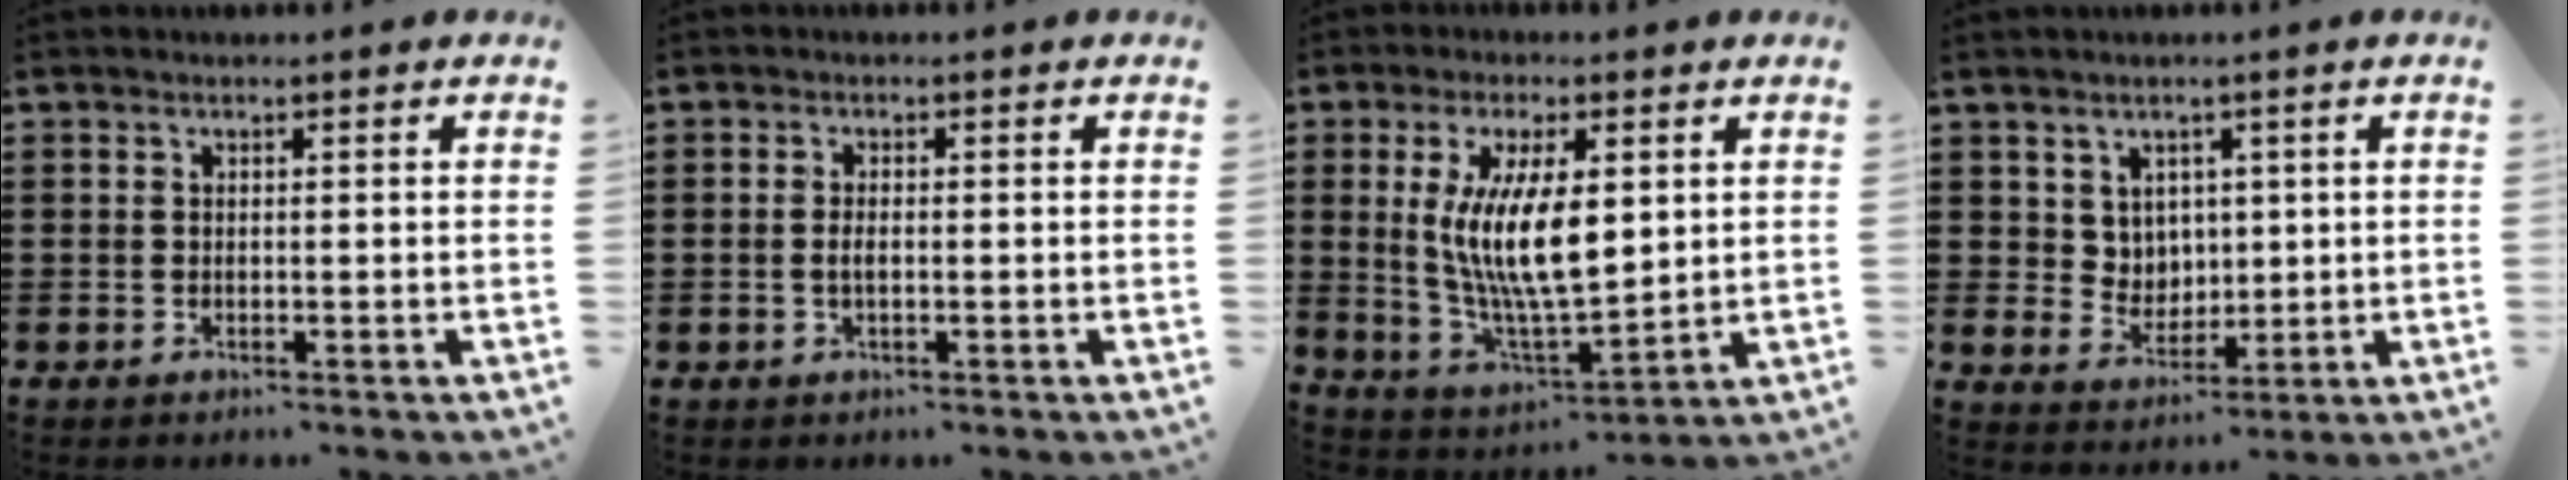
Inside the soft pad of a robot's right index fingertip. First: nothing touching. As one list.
[{"total": 1.7, "force": [-0.5, 0.4, 1.5], "torque": [-0.027, -0.002, -0.011]}, {"total": 11.8, "force": [2.0, 4.2, 10.8], "torque": [-0.226, -0.003, 0.033]}, {"total": 4.4, "force": [2.5, 3.6, 0.5], "torque": [-0.022, 0.001, 0.045]}]